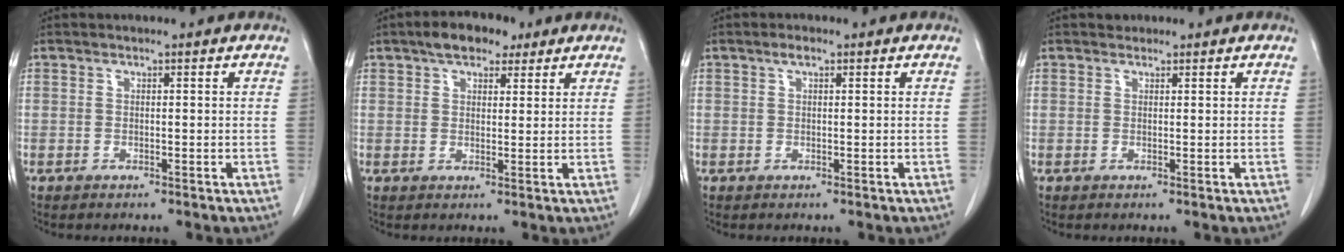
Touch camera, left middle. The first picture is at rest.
{"total": 6.1, "force": [4.1, 2.9, 3.5], "torque": [-0.055, 0.019, 0.066]}
{"total": 1.9, "force": [1.1, 0.8, 1.3], "torque": [-0.025, 0.007, 0.019]}
{"total": 0.8, "force": [0.7, 0.4, 0.0], "torque": [-0.004, 0.003, 0.010]}